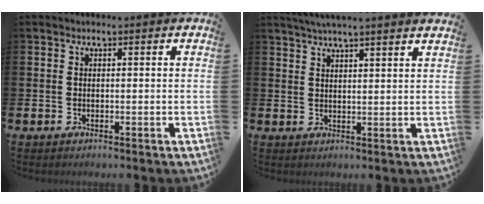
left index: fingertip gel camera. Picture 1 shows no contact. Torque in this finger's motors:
{"motor_torque": [0.90, -1.24, 0.51, 0.14]}